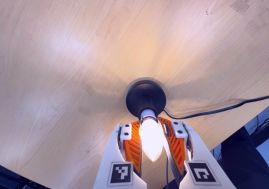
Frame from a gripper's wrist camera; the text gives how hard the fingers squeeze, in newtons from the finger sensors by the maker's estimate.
{"total": 22.6, "left": 20.5, "right": 24.6}